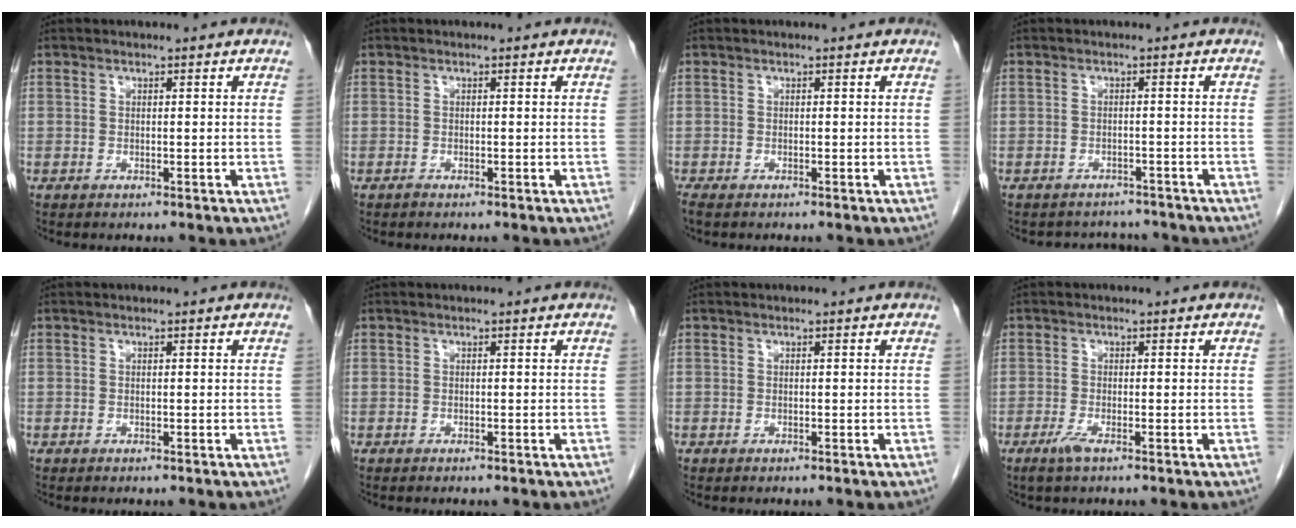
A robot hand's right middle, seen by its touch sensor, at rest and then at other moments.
{"total": 0.0}
{"total": 1.4, "force": [-1.1, 0.5, 0.7], "torque": [-0.015, -0.005, -0.017]}
{"total": 4.7, "force": [-4.4, 1.7, -0.1], "torque": [-0.001, 0.009, -0.055]}
{"total": 0.0}
{"total": 0.6, "force": [-0.6, 0.1, 0.2], "torque": [-0.010, -0.003, -0.009]}
{"total": 0.0}
{"total": 1.8, "force": [-1.1, 0.1, 1.4], "torque": [-0.033, -0.005, -0.025]}